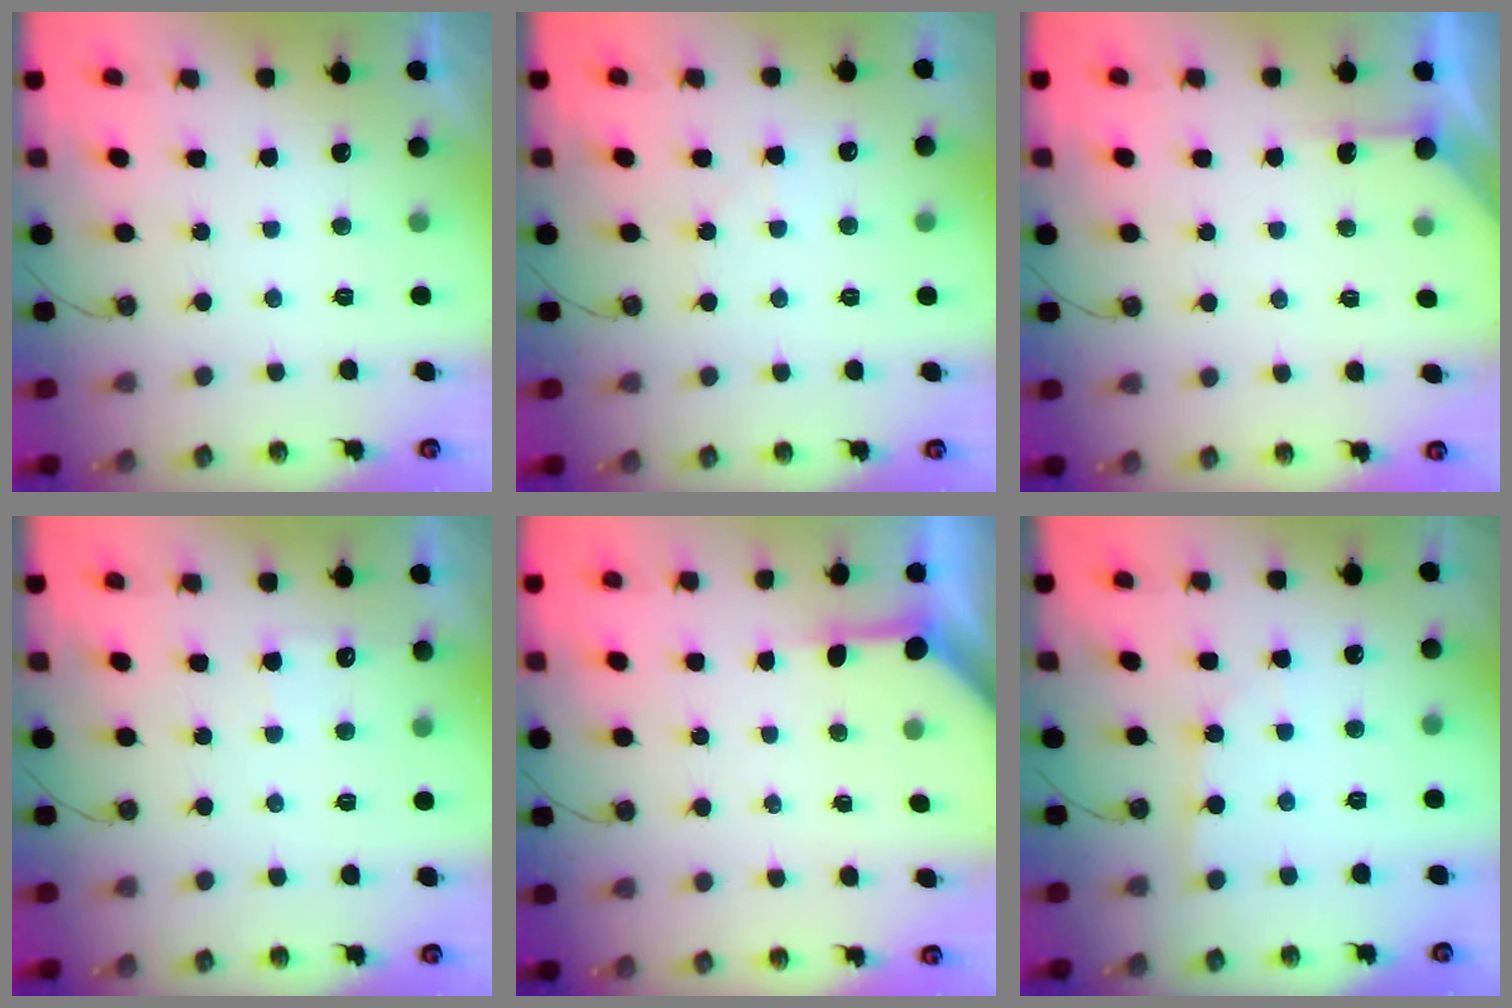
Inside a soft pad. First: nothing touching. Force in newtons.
{"total": 3.9, "press": 3.8, "slide": 0.7}
{"total": 2.6, "press": 2.6, "slide": 0.3}
{"total": 4.1, "press": 4.0, "slide": 0.4}
{"total": 3.7, "press": 3.7, "slide": 0.2}
{"total": 2.2, "press": 2.2, "slide": 0.2}